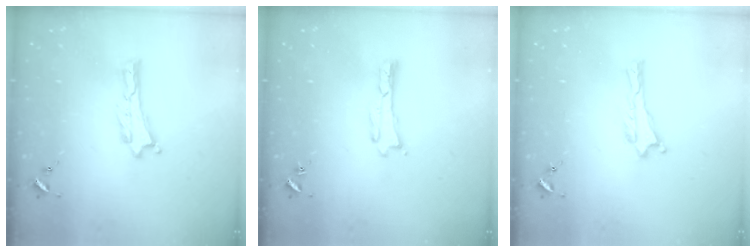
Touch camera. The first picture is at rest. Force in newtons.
{"total": 0.0}
{"total": 0.0}